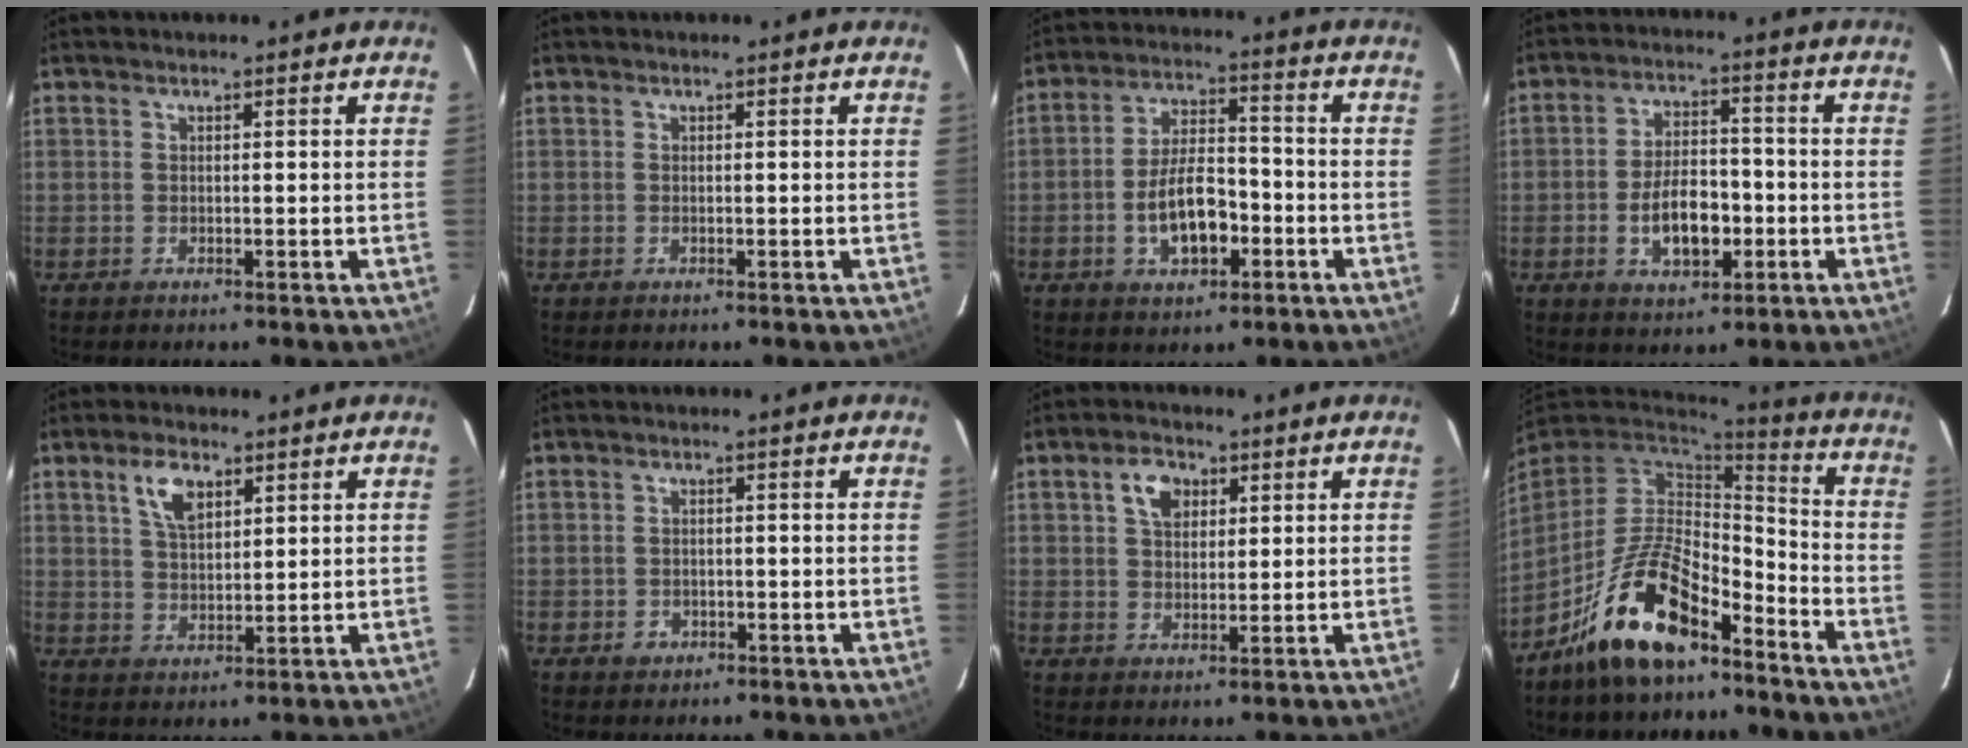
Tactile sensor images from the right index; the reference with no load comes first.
{"total": 0.0}
{"total": 9.9, "force": [-3.5, 4.9, 7.9], "torque": [-0.153, 0.014, -0.051]}
{"total": 9.5, "force": [-2.8, 5.1, 7.5], "torque": [-0.146, 0.011, -0.038]}
{"total": 5.9, "force": [3.1, 2.8, 4.1], "torque": [-0.074, 0.008, 0.061]}
{"total": 2.0, "force": [-0.9, 1.7, 0.4], "torque": [-0.007, 0.001, -0.012]}
{"total": 5.3, "force": [2.2, 3.5, 3.3], "torque": [-0.052, 0.015, 0.040]}
{"total": 16.8, "force": [-10.8, 6.9, 10.8], "torque": [-0.219, 0.005, -0.192]}